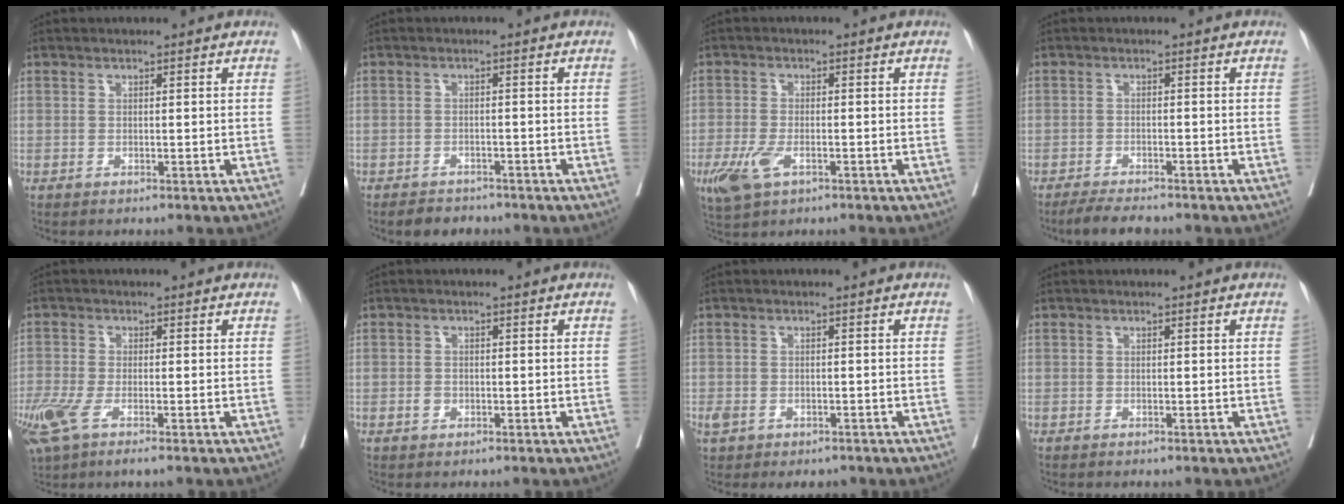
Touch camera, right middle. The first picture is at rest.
{"total": 3.9, "force": [-3.4, 1.7, 1.0], "torque": [-0.017, -0.001, -0.049]}
{"total": 5.5, "force": [-2.4, 2.4, 4.2], "torque": [-0.093, -0.011, -0.039]}
{"total": 4.8, "force": [-4.2, 0.6, 2.2], "torque": [-0.035, -0.012, -0.071]}
{"total": 8.2, "force": [-4.8, 2.3, 6.3], "torque": [-0.144, -0.025, -0.094]}
{"total": 1.2, "force": [-0.5, 0.9, 0.6], "torque": [-0.010, 0.003, -0.006]}
{"total": 3.9, "force": [-2.5, 2.5, 1.7], "torque": [-0.031, 0.004, -0.030]}
{"total": 0.0}